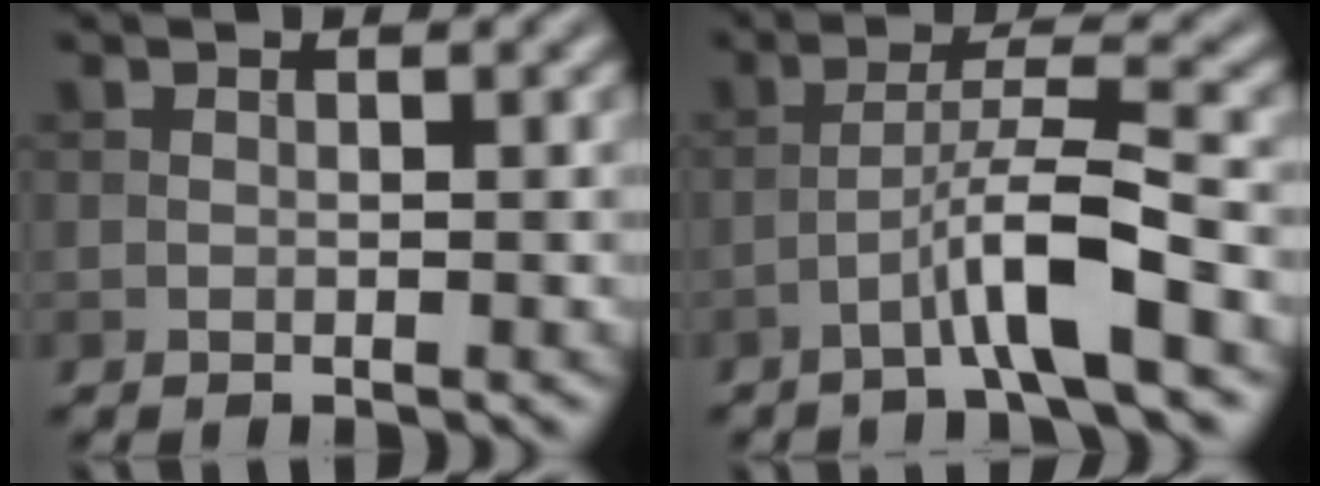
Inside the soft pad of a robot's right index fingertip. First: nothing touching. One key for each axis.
{"total": 5.3, "fx": -2.8, "fy": 0.3, "fz": 4.5, "tx": -0.077, "ty": 0.022, "tz": -0.057}